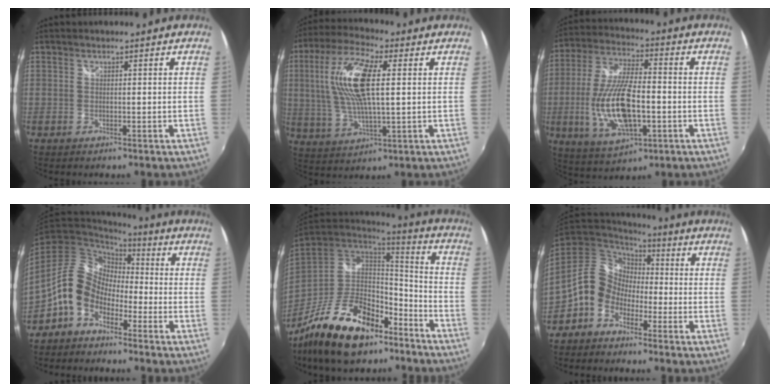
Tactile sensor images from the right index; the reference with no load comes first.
{"total": 15.2, "force": [2.9, 5.1, 14.0], "torque": [-0.276, 0.011, 0.056]}
{"total": 16.9, "force": [-3.6, 6.7, 15.1], "torque": [-0.315, -0.012, -0.057]}
{"total": 10.8, "force": [-5.5, 7.7, 5.2], "torque": [-0.105, 0.025, -0.114]}
{"total": 23.3, "force": [-15.4, 10.3, 14.0], "torque": [-0.271, -0.007, -0.246]}
{"total": 10.6, "force": [-4.7, 8.4, 4.5], "torque": [-0.094, 0.028, -0.106]}